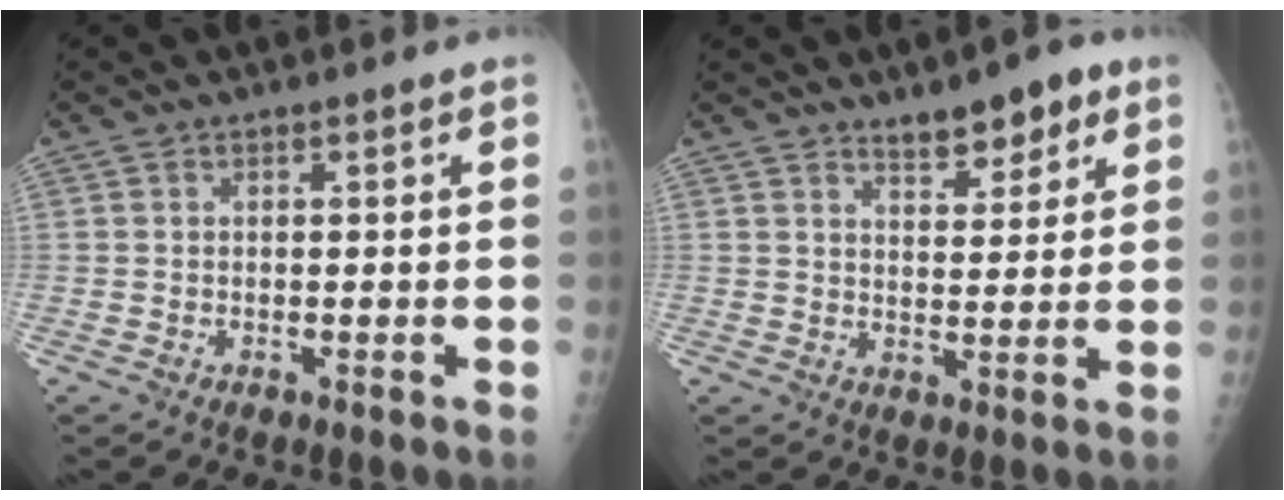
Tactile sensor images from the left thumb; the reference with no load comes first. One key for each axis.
{"total": 7.4, "fx": 5.0, "fy": 3.0, "fz": 4.5, "tx": -0.040, "ty": -0.028, "tz": 0.072}